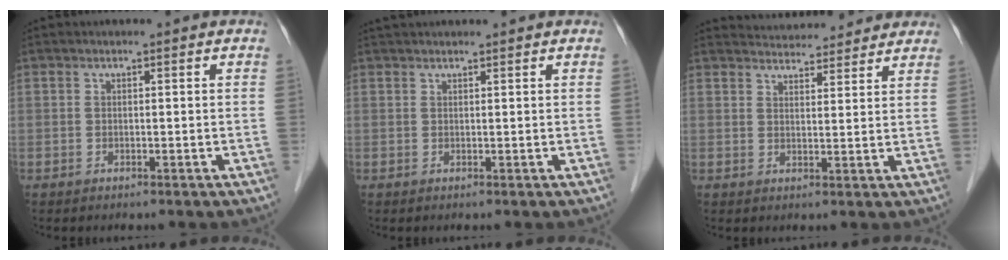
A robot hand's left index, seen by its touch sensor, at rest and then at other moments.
{"total": 3.7, "force": [3.5, 0.2, 1.2], "torque": [-0.012, 0.037, 0.051]}
{"total": 9.8, "force": [9.3, 2.2, 2.0], "torque": [-0.020, 0.020, 0.117]}